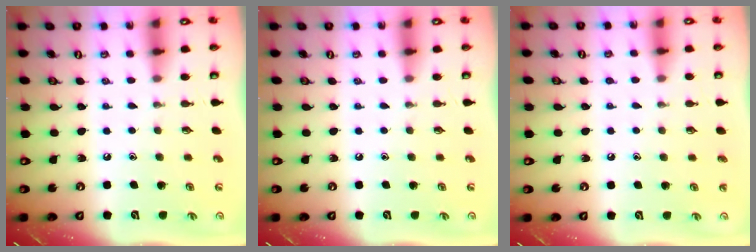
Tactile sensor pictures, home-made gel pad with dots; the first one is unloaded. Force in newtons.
{"total": 0.0}
{"total": 2.1, "press": 2.1, "slide": 0.2}